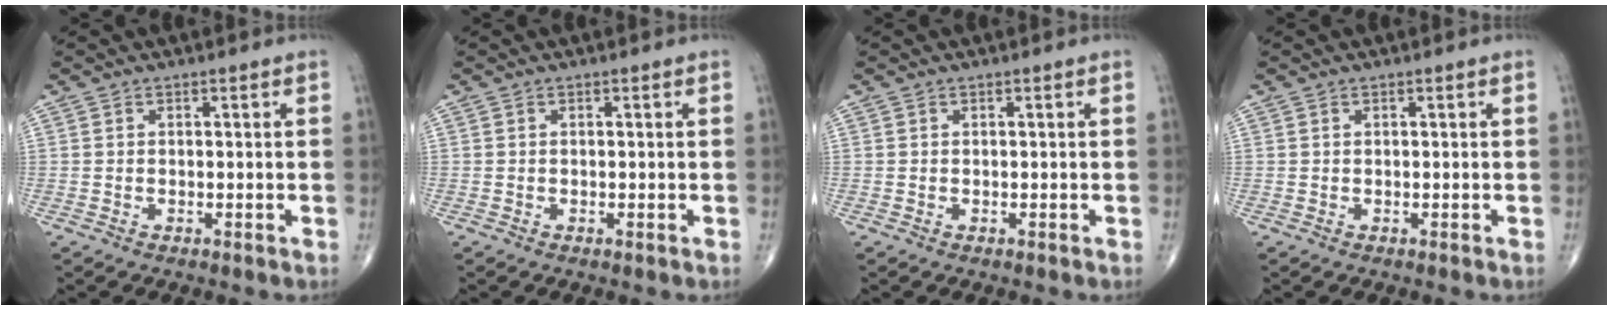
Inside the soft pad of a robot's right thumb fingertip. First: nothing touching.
{"total": 0.0}
{"total": 0.0}
{"total": 0.0}